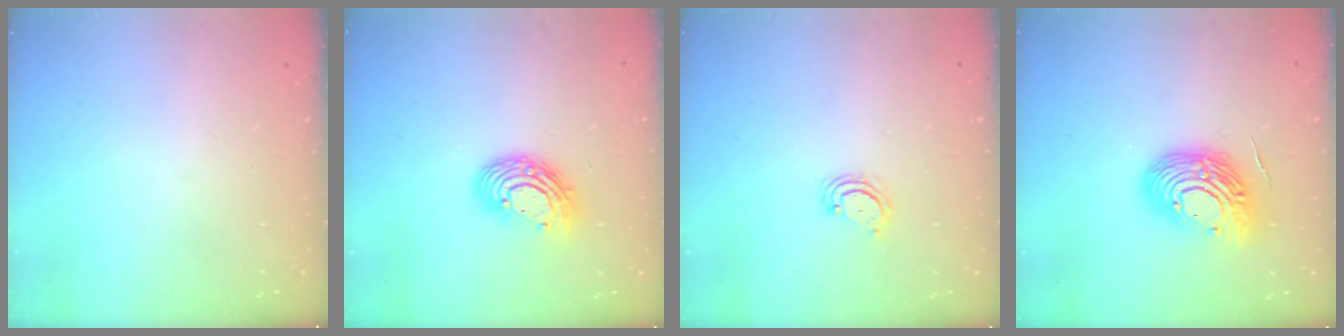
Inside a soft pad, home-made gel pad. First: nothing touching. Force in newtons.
{"total": 11.8, "press": 11.7, "slide": 0.9}
{"total": 3.6, "press": 3.6, "slide": 0.4}
{"total": 15.7, "press": 15.7, "slide": 1.1}